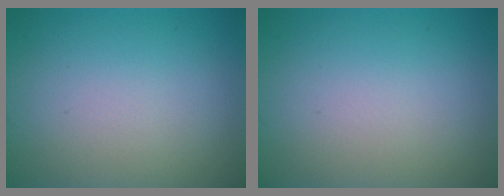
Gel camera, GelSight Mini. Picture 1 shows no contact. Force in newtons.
{"total": 0.0}